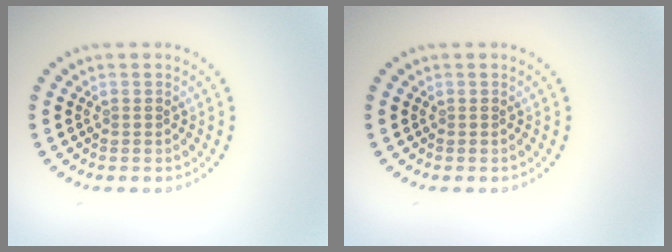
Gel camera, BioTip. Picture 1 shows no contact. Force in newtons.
{"total": 0.0}